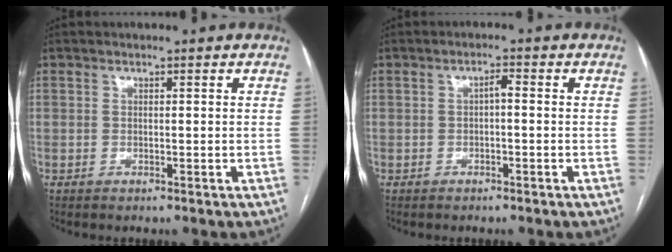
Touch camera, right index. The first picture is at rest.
{"total": 1.6, "force": [-0.2, 0.4, 1.5], "torque": [-0.026, 0.005, -0.004]}